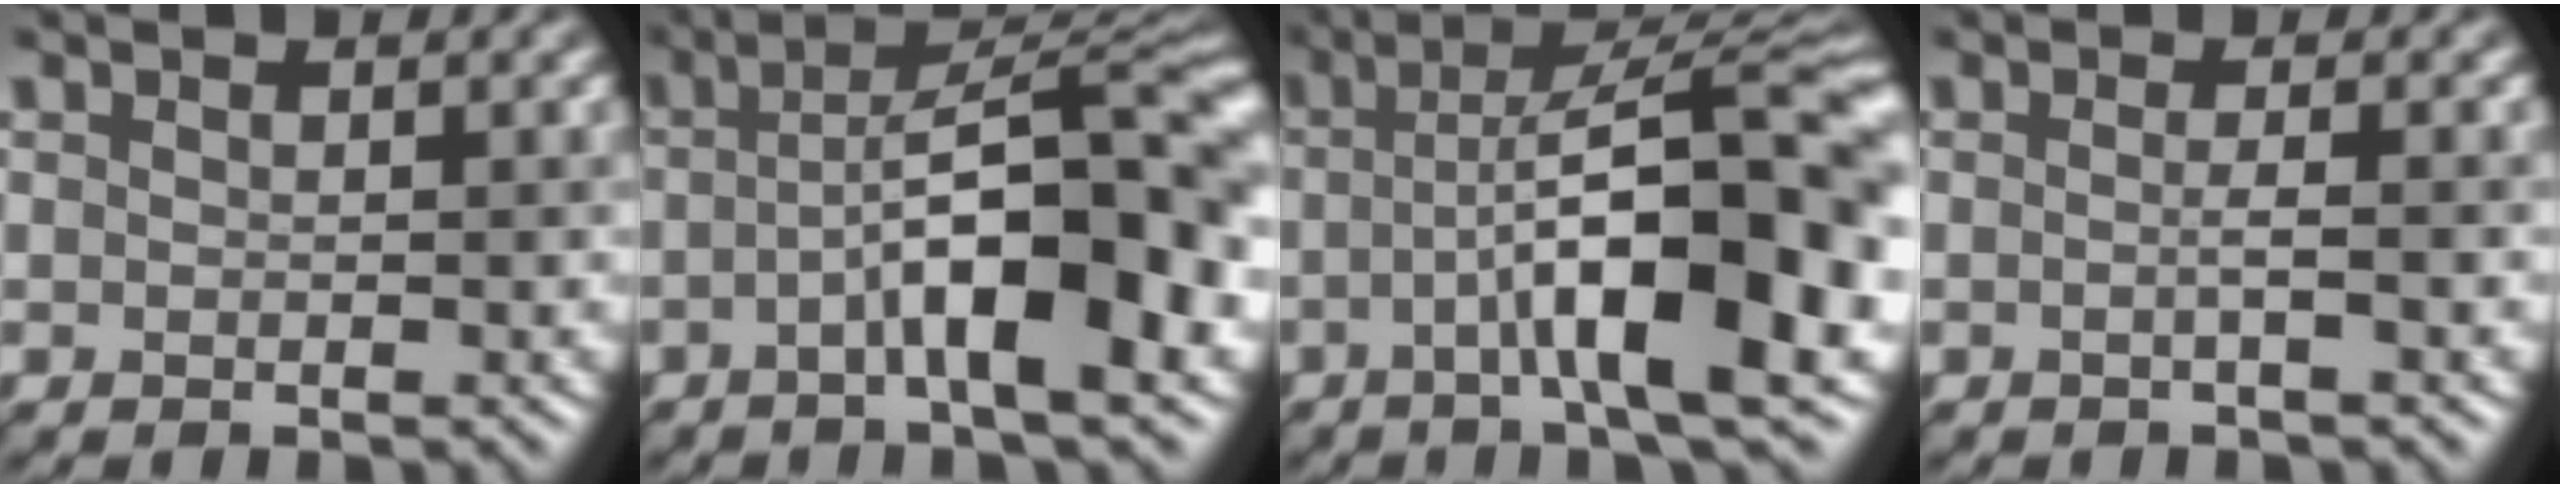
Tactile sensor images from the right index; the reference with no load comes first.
{"total": 10.4, "force": [-1.9, 2.4, 10.0], "torque": [-0.142, 0.016, -0.032]}
{"total": 11.9, "force": [-1.6, 2.4, 11.5], "torque": [-0.162, 0.016, -0.023]}
{"total": 1.2, "force": [-0.3, 0.2, 1.1], "torque": [-0.016, -0.003, -0.006]}